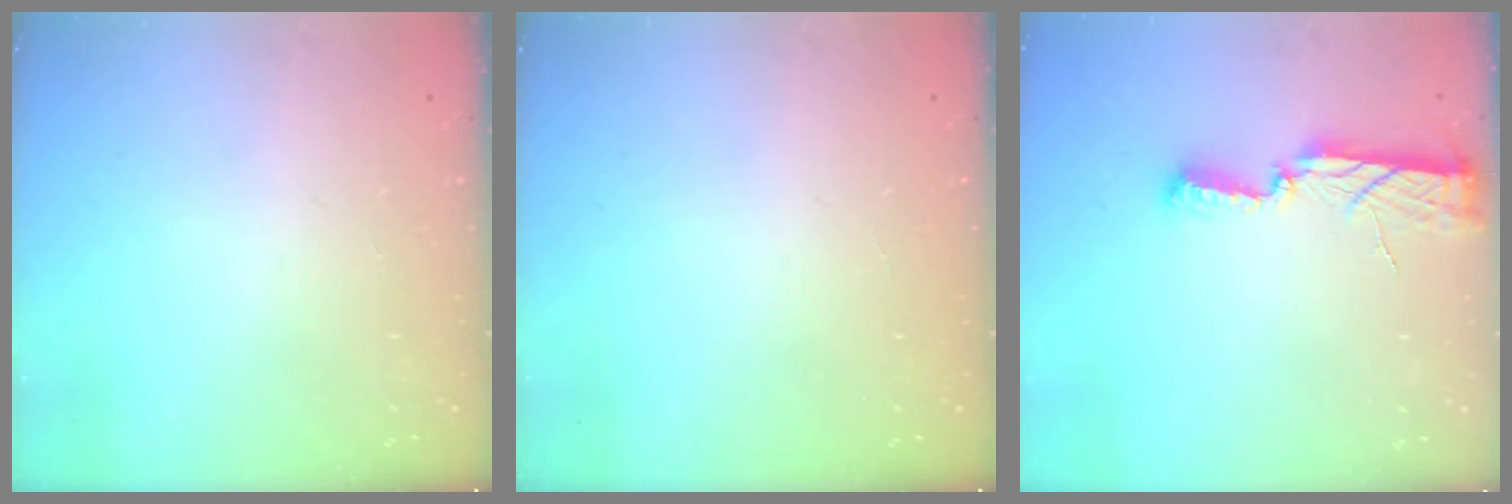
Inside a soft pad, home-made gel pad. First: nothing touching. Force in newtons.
{"total": 0.0}
{"total": 9.3, "press": 8.1, "slide": 4.6}